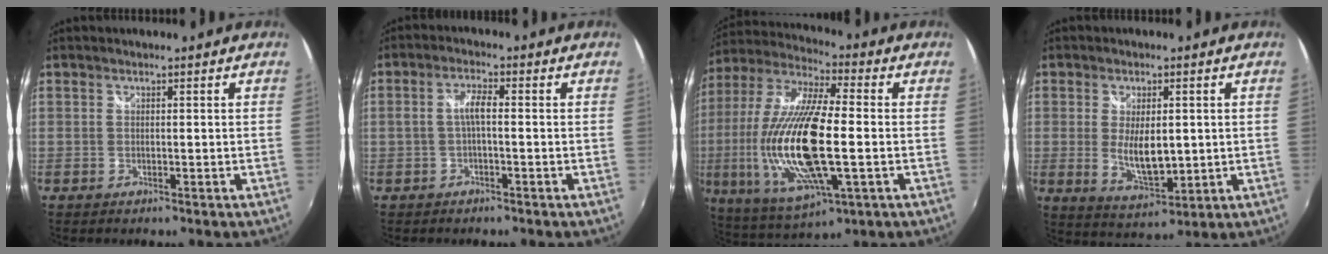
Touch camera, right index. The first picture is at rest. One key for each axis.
{"total": 3.2, "fx": -0.3, "fy": 0.7, "fz": 3.1, "tx": -0.060, "ty": 0.007, "tz": -0.004}
{"total": 24.5, "fx": -3.2, "fy": 7.9, "fz": 23.0, "tx": -0.460, "ty": -0.033, "tz": -0.057}
{"total": 8.2, "fx": 0.0, "fy": 3.7, "fz": 7.4, "tx": -0.135, "ty": -0.015, "tz": 0.009}